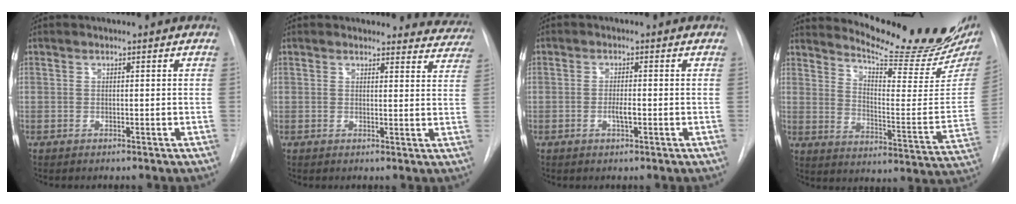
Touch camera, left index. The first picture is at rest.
{"total": 7.7, "force": [7.4, 2.3, -0.4], "torque": [0.050, -0.033, 0.043]}
{"total": 1.9, "force": [-1.1, 0.3, 1.5], "torque": [-0.030, -0.006, -0.018]}
{"total": 21.6, "force": [19.1, 2.0, 9.8], "torque": [-0.148, -0.100, 0.246]}